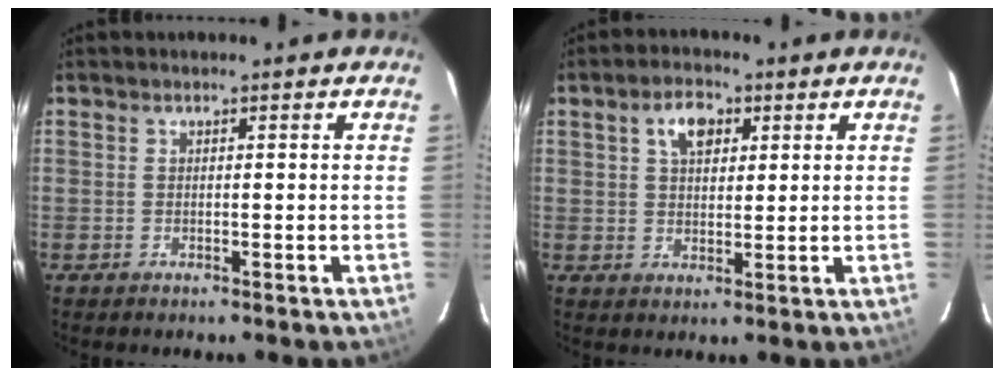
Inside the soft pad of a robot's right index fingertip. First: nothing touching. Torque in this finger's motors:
{"motor_torque": [0.10, 0.01, 0.10, 0.07]}